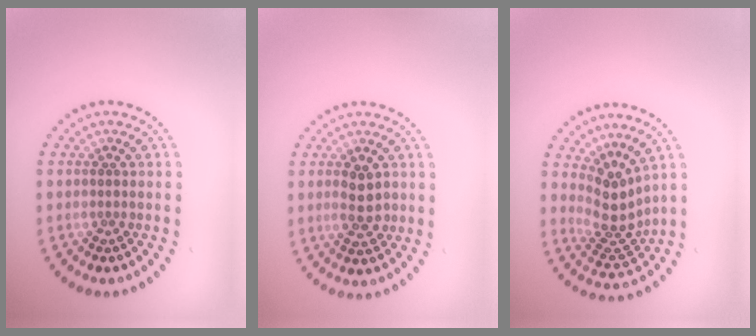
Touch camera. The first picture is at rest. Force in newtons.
{"total": 2.5, "press": 2.5, "slide": 0.1}
{"total": 3.4, "press": 2.6, "slide": 2.2}